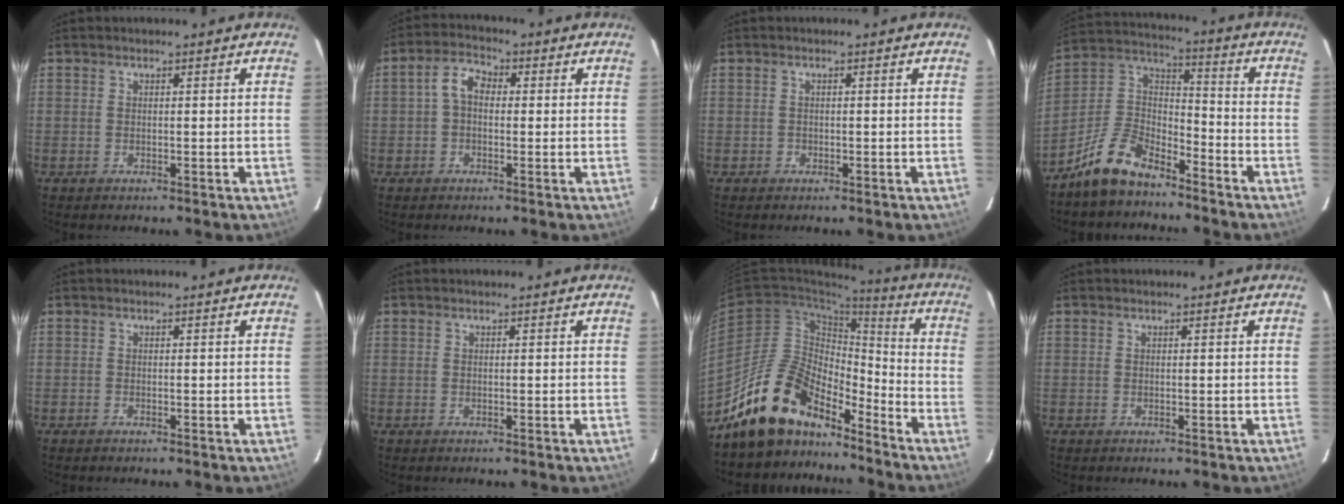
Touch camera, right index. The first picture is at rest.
{"total": 4.2, "force": [-0.1, 3.0, 2.9], "torque": [-0.058, 0.019, -0.004]}
{"total": 0.6, "force": [-0.3, 0.5, 0.0], "torque": [0.001, 0.002, -0.006]}
{"total": 12.1, "force": [-9.0, 5.2, 6.2], "torque": [-0.146, 0.030, -0.172]}
{"total": 0.0}
{"total": 0.0}
{"total": 16.4, "force": [-13.9, 6.6, 5.9], "torque": [-0.119, 0.028, -0.240]}
{"total": 0.0}